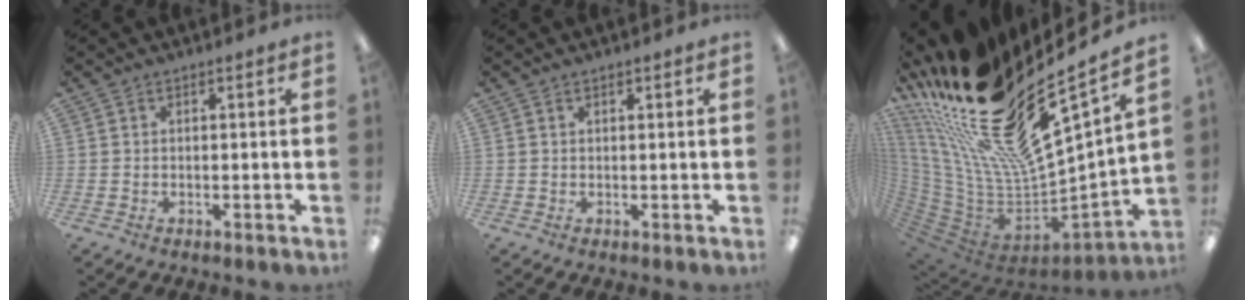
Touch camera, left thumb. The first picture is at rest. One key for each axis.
{"total": 0.8, "fx": 0.6, "fy": 0.3, "fz": 0.4, "tx": -0.009, "ty": 0.000, "tz": 0.011}
{"total": 27.2, "fx": 17.5, "fy": 9.2, "fz": 18.8, "tx": -0.328, "ty": -0.172, "tz": 0.331}